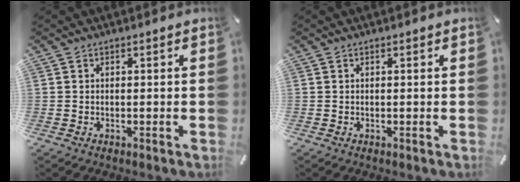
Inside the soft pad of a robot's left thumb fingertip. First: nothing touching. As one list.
[{"total": 0.0}]